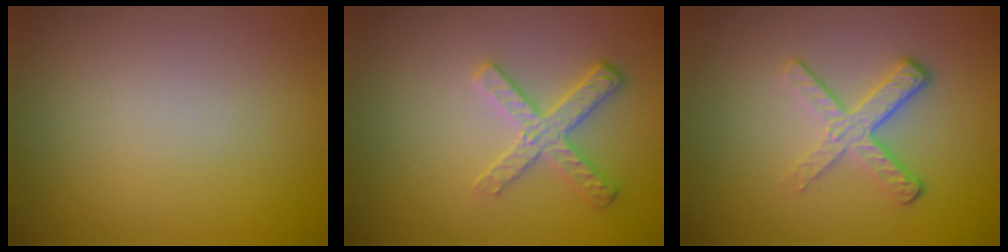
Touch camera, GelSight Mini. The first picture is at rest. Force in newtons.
{"total": 2.7, "press": 2.6, "slide": 0.5}
{"total": 3.7, "press": 2.5, "slide": 2.7}